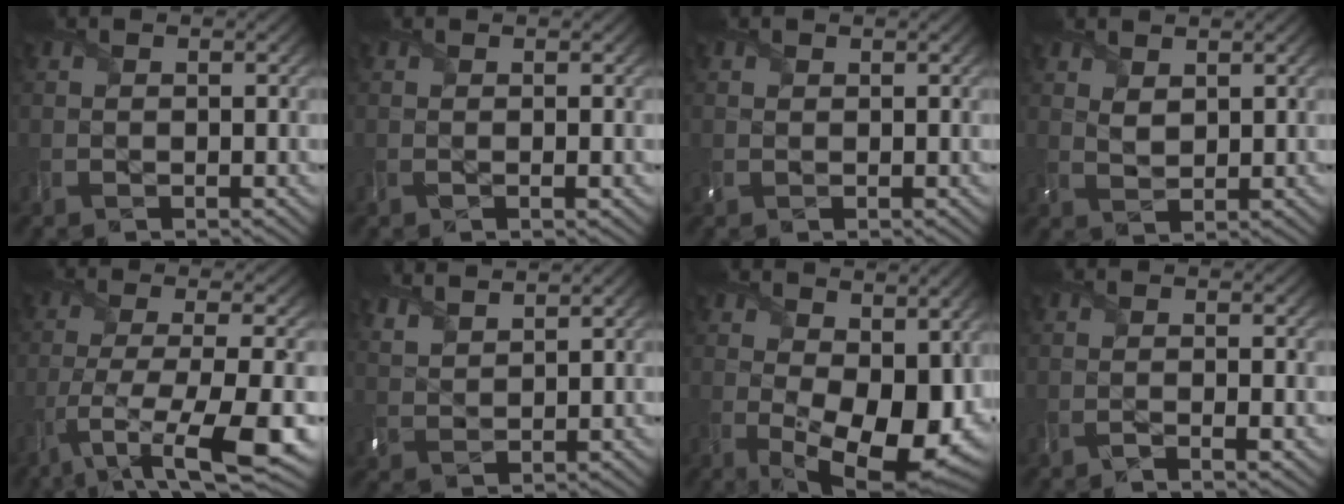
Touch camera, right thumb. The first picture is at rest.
{"total": 0.8, "force": [-0.1, 0.0, 0.8], "torque": [-0.015, -0.001, -0.003]}
{"total": 0.8, "force": [0.4, 0.7, 0.2], "torque": [-0.007, 0.000, 0.009]}
{"total": 2.2, "force": [1.4, 1.1, 1.2], "torque": [-0.031, -0.004, 0.032]}
{"total": 10.0, "force": [-4.5, 2.4, 8.6], "torque": [-0.156, -0.010, -0.076]}
{"total": 4.8, "force": [4.3, 1.0, 1.8], "torque": [-0.052, 0.005, 0.084]}
{"total": 12.8, "force": [-0.2, 7.0, 10.6], "torque": [-0.177, -0.029, 0.016]}
{"total": 1.8, "force": [-0.9, 0.2, 1.5], "torque": [-0.025, 0.003, -0.021]}